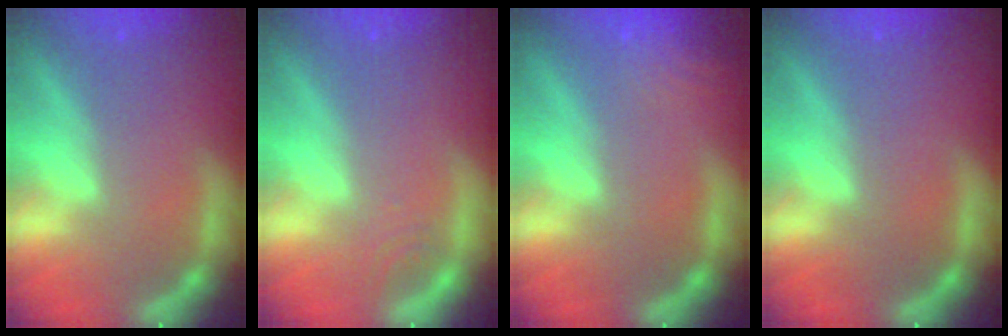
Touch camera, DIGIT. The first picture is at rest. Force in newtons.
{"total": 1.0}
{"total": 4.6}
{"total": 0.0}